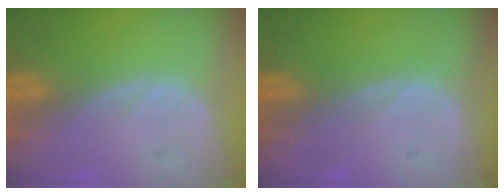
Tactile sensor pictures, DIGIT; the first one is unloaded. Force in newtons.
{"total": 0.0}